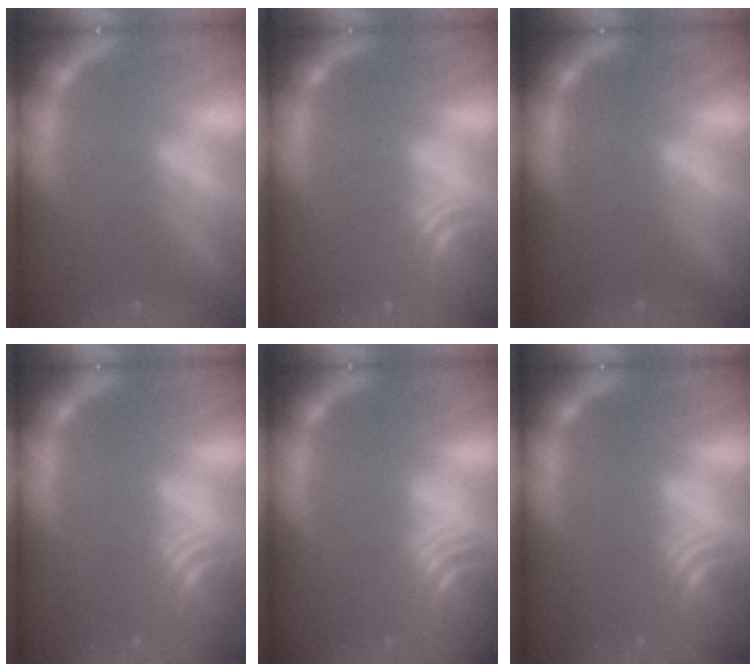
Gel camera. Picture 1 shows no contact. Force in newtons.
{"total": 4.5}
{"total": 0.0}
{"total": 5.1}
{"total": 7.5}
{"total": 5.1}